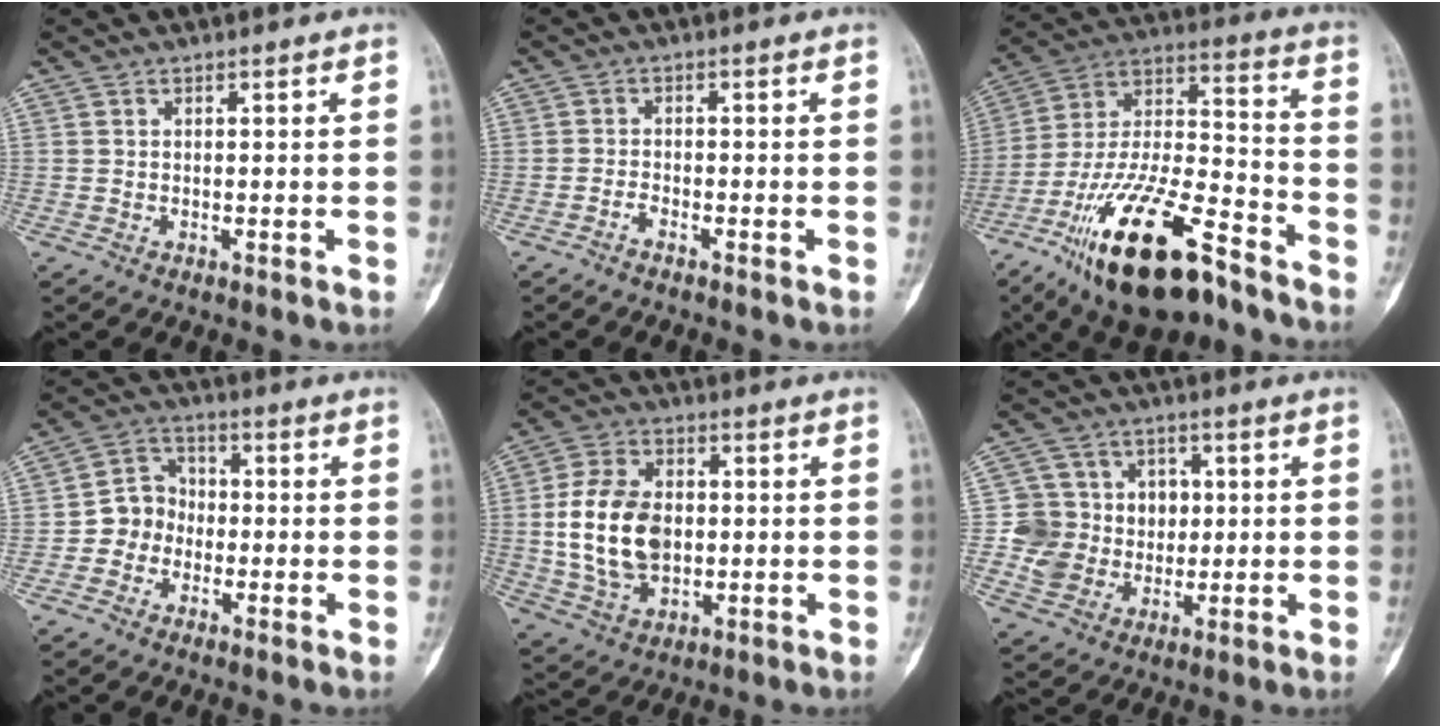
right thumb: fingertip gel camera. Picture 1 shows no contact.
{"total": 1.4, "force": [-1.2, 0.3, 0.7], "torque": [-0.016, 0.011, -0.025]}
{"total": 24.2, "force": [-15.2, 8.5, 16.8], "torque": [-0.310, 0.072, -0.267]}
{"total": 6.8, "force": [-1.7, 6.1, 2.6], "torque": [-0.012, 0.028, -0.046]}
{"total": 14.4, "force": [0.0, 9.7, 10.6], "torque": [-0.185, 0.005, 0.006]}
{"total": 11.3, "force": [0.4, 10.7, 3.5], "torque": [-0.017, 0.016, 0.014]}